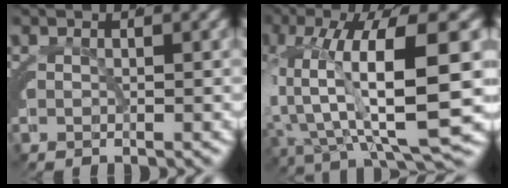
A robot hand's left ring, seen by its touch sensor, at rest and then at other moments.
{"total": 13.3, "force": [-0.9, 6.8, 11.4], "torque": [-0.184, -0.010, -0.009]}